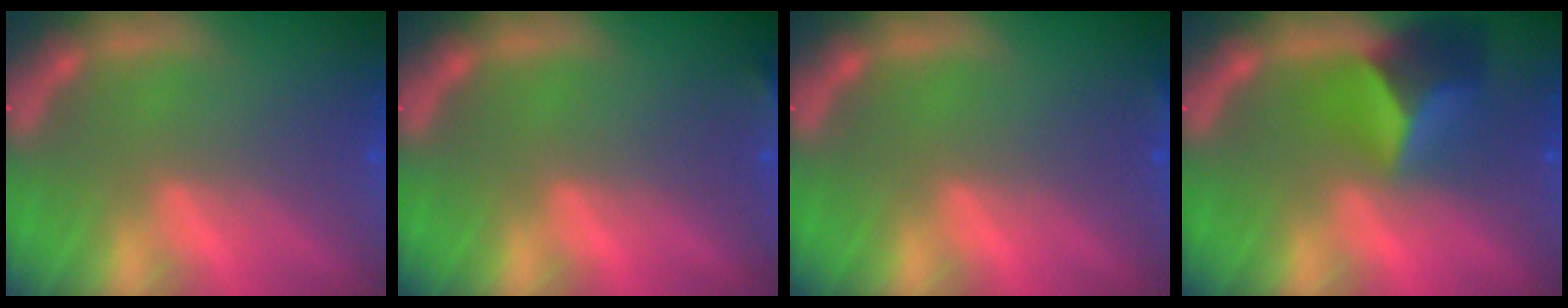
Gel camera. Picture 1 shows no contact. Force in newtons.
{"total": 2.4}
{"total": 0.9}
{"total": 6.0}